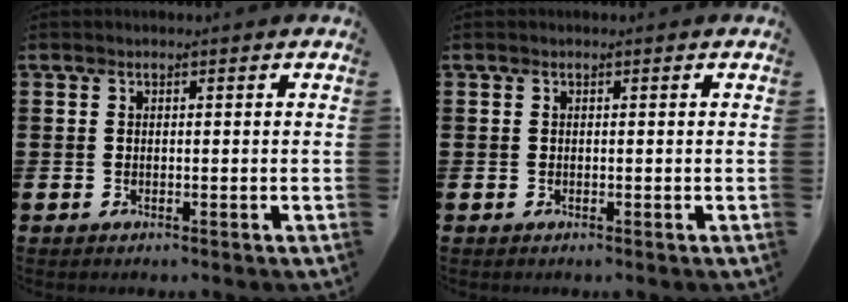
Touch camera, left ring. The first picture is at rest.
{"total": 0.0}